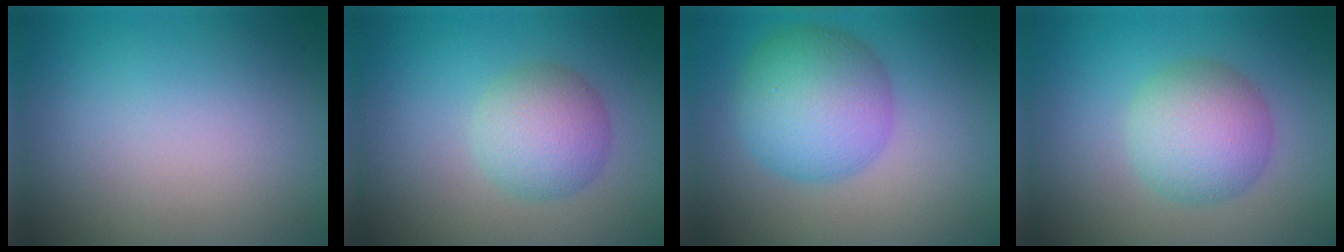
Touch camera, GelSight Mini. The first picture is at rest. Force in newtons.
{"total": 3.9, "press": 3.9, "slide": 0.1}
{"total": 6.5, "press": 6.5, "slide": 0.2}
{"total": 4.8, "press": 4.8, "slide": 0.1}